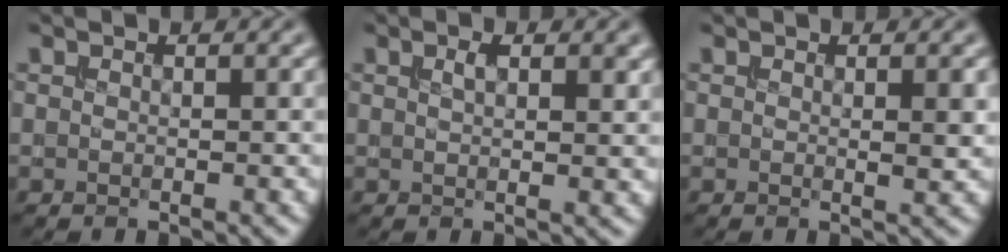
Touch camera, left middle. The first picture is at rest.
{"total": 2.5, "force": [1.0, 0.9, 2.1], "torque": [-0.033, 0.002, 0.018]}
{"total": 1.4, "force": [0.2, 0.2, 1.4], "torque": [-0.018, -0.003, 0.002]}